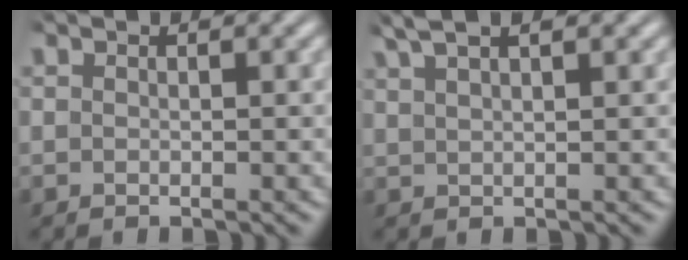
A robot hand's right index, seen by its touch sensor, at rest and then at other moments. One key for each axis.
{"total": 3.6, "fx": 2.7, "fy": 0.9, "fz": 2.2, "tx": -0.046, "ty": 0.010, "tz": 0.046}